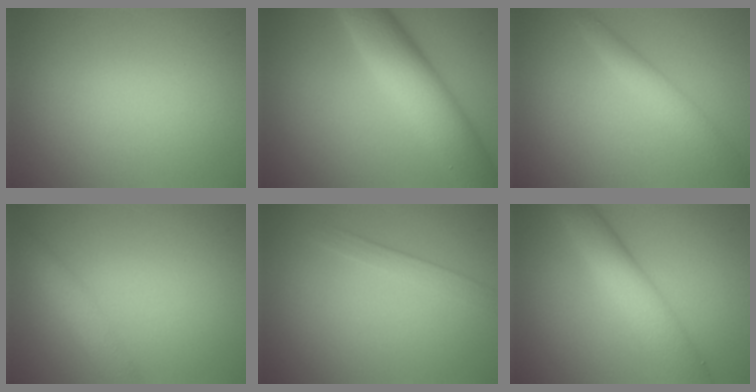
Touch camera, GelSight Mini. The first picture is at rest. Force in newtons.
{"total": 8.3, "press": 8.3, "slide": 0.2}
{"total": 2.6, "press": 2.6, "slide": 0.0}
{"total": 2.5, "press": 2.5, "slide": 0.1}
{"total": 1.7, "press": 1.7, "slide": 0.1}
{"total": 6.1, "press": 6.1, "slide": 0.2}